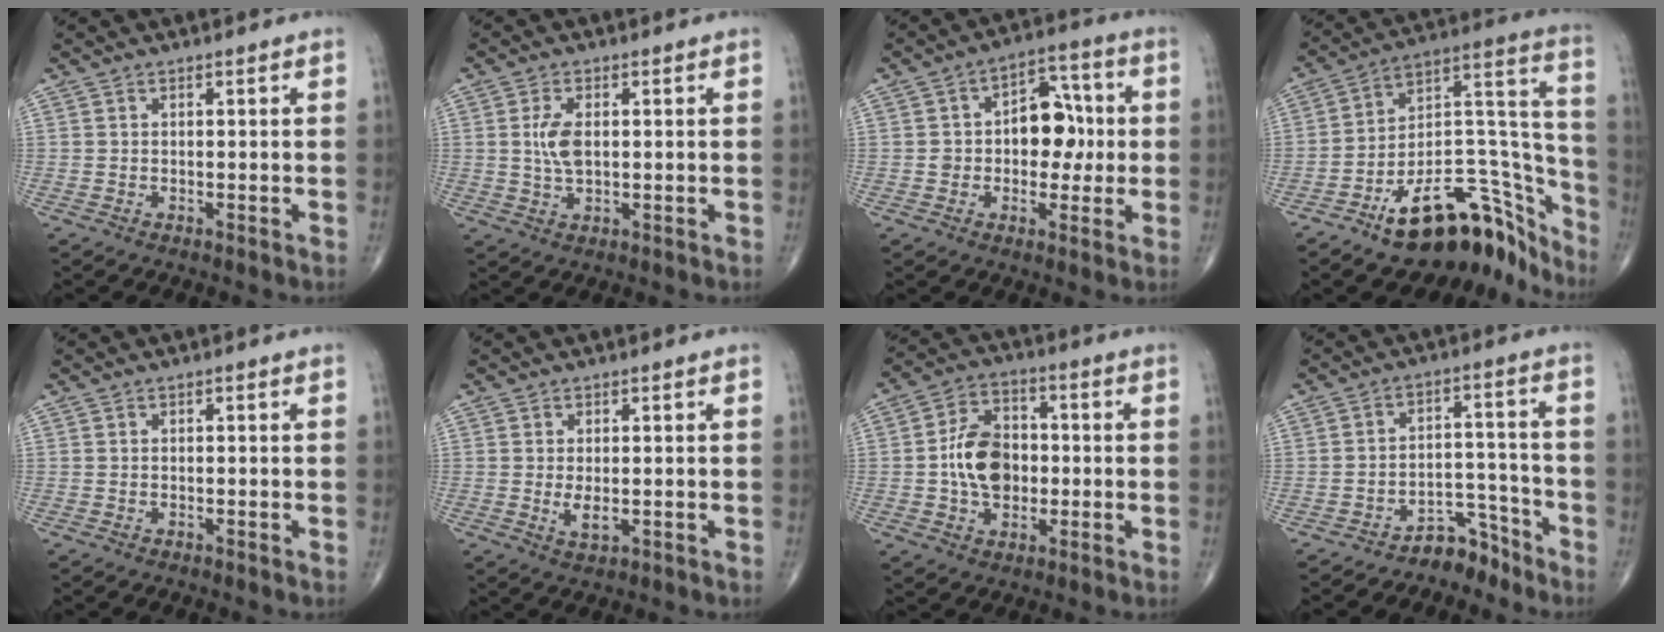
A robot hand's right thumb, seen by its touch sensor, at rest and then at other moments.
{"total": 5.0, "force": [0.6, 2.5, 4.3], "torque": [-0.091, -0.002, 0.012]}
{"total": 10.8, "force": [0.3, 7.5, 7.8], "torque": [-0.060, 0.030, 0.000]}
{"total": 24.8, "force": [-17.4, 11.0, 13.8], "torque": [-0.104, 0.136, -0.269]}
{"total": 0.0}
{"total": 2.9, "force": [-0.3, 1.4, 2.5], "torque": [-0.046, -0.008, -0.002]}
{"total": 11.4, "force": [-0.7, 8.1, 8.1], "torque": [-0.115, 0.019, -0.019]}
{"total": 6.0, "force": [-5.3, 2.7, 0.6], "torque": [0.017, 0.082, -0.089]}